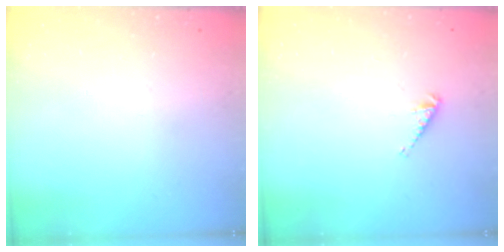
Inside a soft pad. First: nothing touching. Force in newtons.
{"total": 2.9, "press": 2.9, "slide": 0.5}